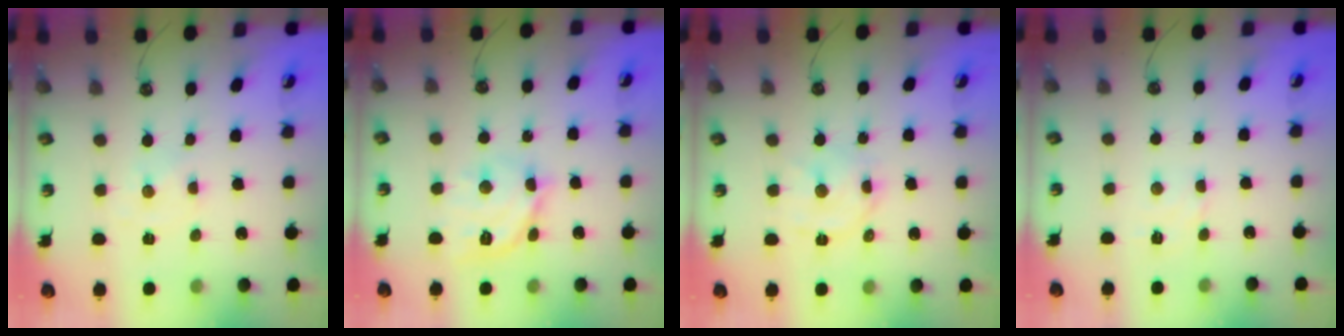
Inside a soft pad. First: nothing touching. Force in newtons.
{"total": 13.4, "press": 13.3, "slide": 1.0}
{"total": 9.1, "press": 9.0, "slide": 1.0}
{"total": 3.0, "press": 2.9, "slide": 0.5}